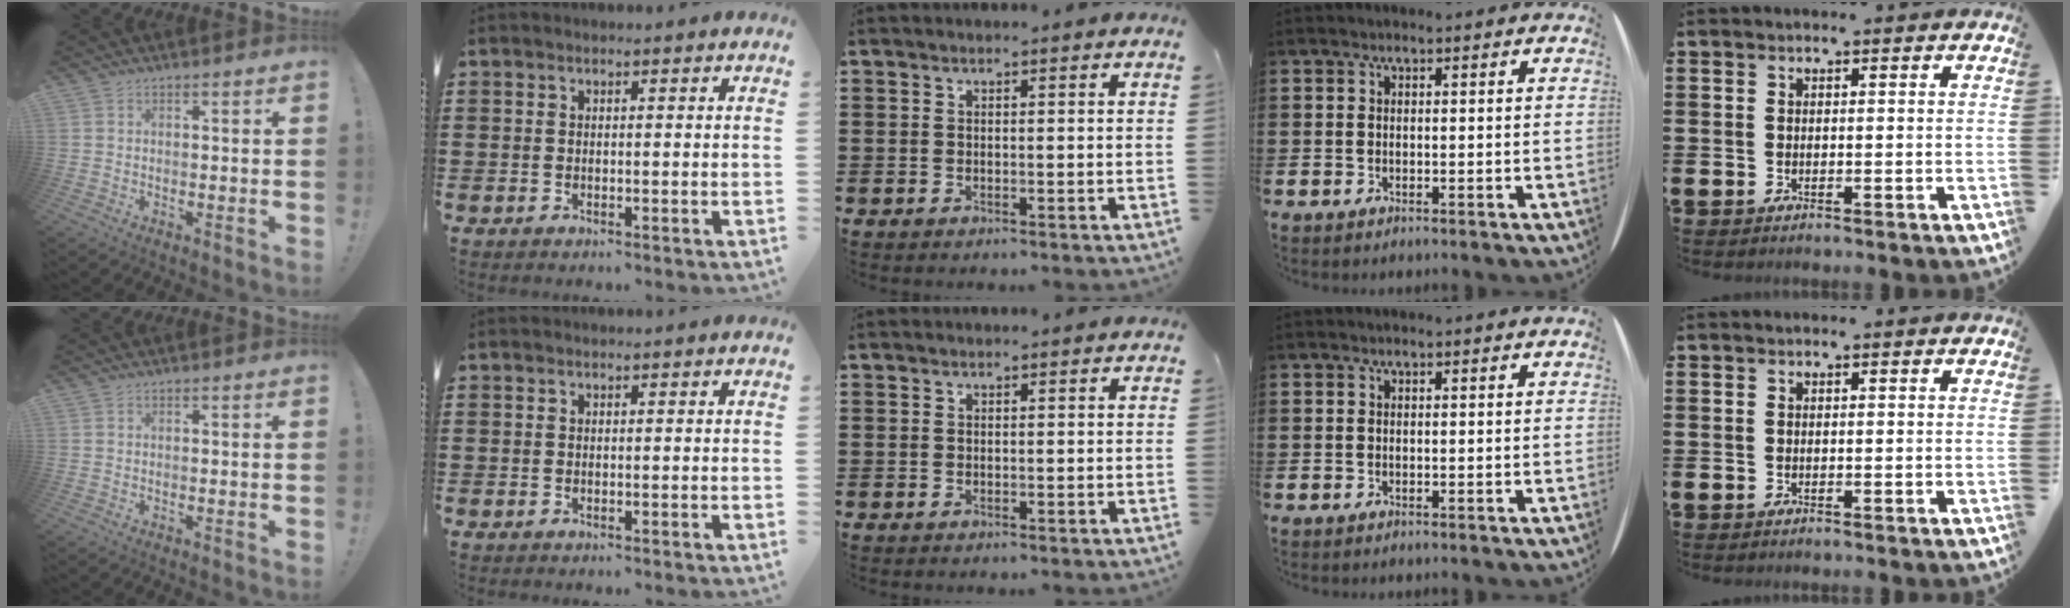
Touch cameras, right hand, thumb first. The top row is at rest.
{}